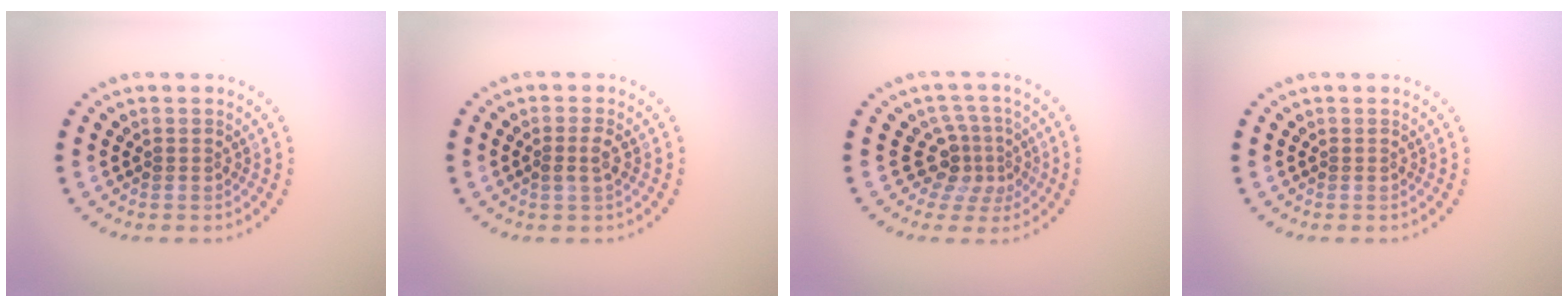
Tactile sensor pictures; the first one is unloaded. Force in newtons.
{"total": 1.3, "press": 1.2, "slide": 0.4}
{"total": 3.4, "press": 2.4, "slide": 2.5}
{"total": 0.0}